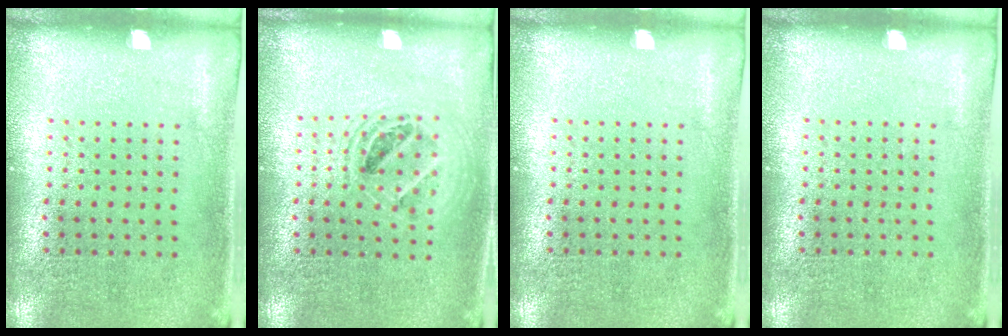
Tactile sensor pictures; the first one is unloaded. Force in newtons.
{"total": 1.4, "press": 1.3, "slide": 0.6}
{"total": 0.0}
{"total": 0.0}